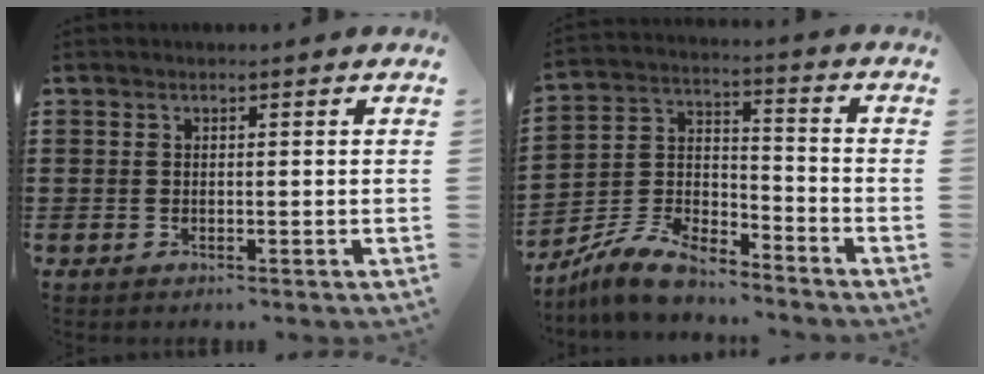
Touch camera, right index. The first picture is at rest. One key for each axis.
{"total": 8.5, "fx": -7.6, "fy": 2.5, "fz": 2.9, "tx": -0.073, "ty": 0.016, "tz": -0.152}